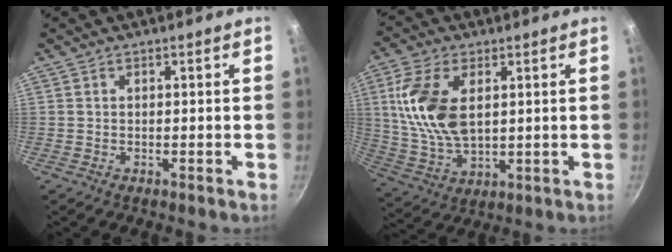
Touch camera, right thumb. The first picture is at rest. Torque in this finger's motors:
{"motor_torque": [-1.08, 1.69, 1.38, 0.44, 0.39]}